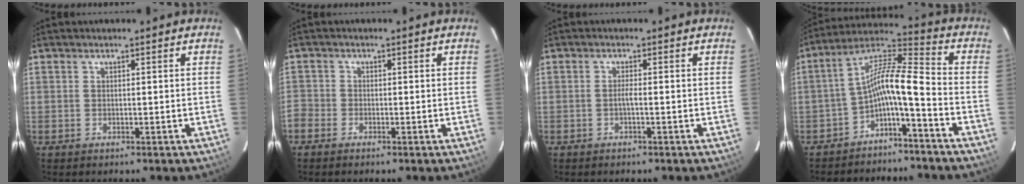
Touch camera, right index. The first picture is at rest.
{"total": 3.5, "force": [-2.0, 2.8, 0.7], "torque": [-0.025, 0.003, -0.048]}
{"total": 1.2, "force": [-0.4, -0.1, 1.1], "torque": [-0.019, 0.002, -0.010]}
{"total": 9.4, "force": [-4.5, 1.3, 8.1], "torque": [-0.172, 0.021, -0.086]}